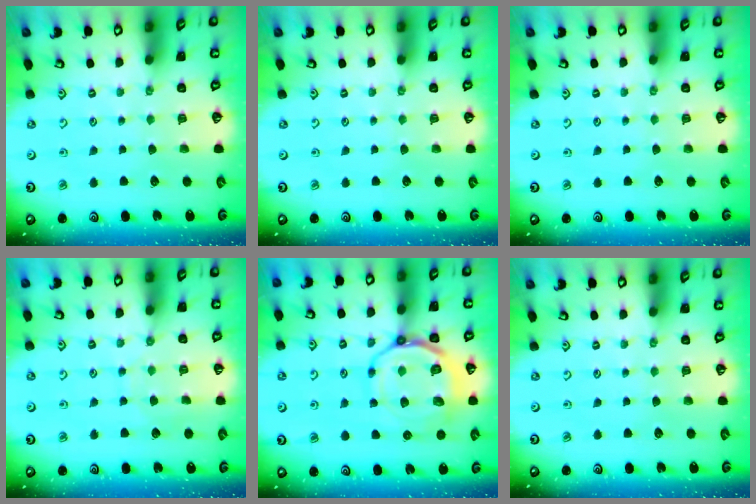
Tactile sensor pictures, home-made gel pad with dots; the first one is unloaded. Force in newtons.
{"total": 0.0}
{"total": 0.0}
{"total": 7.2, "press": 7.2, "slide": 0.5}
{"total": 13.7, "press": 13.5, "slide": 2.2}
{"total": 0.0}